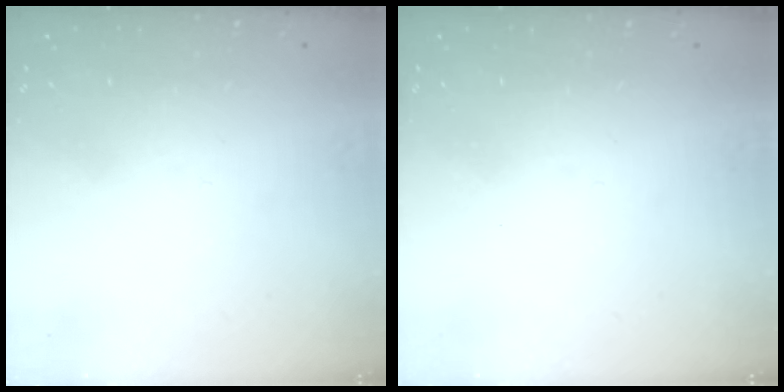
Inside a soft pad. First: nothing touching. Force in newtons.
{"total": 0.0}